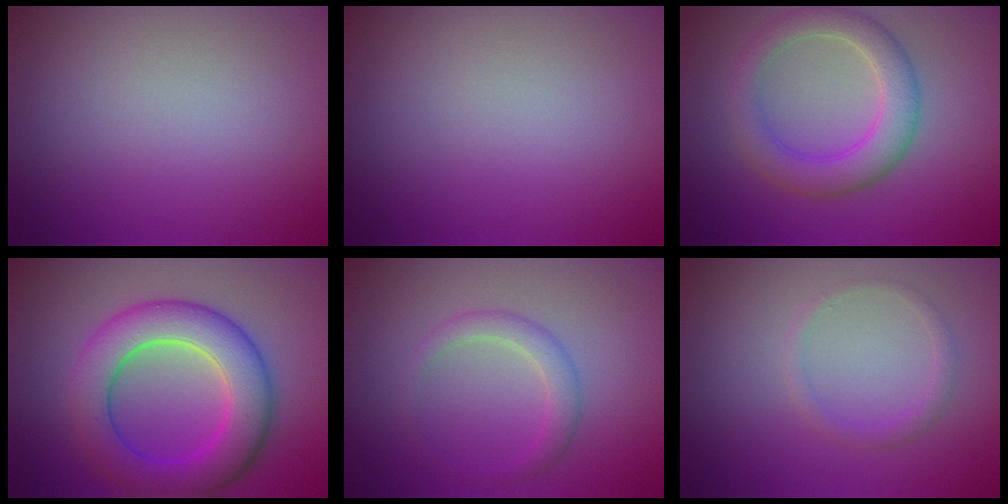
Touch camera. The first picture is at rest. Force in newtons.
{"total": 0.0}
{"total": 4.5, "press": 4.5, "slide": 0.6}
{"total": 7.9, "press": 7.9, "slide": 0.1}
{"total": 2.1, "press": 2.1, "slide": 0.1}
{"total": 1.2, "press": 1.1, "slide": 0.1}